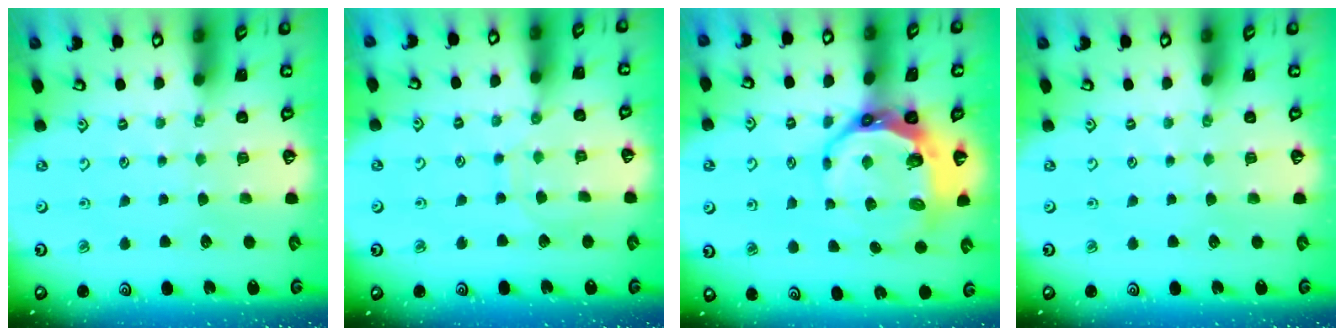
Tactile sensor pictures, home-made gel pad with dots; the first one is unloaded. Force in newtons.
{"total": 6.3, "press": 6.3, "slide": 0.3}
{"total": 12.1, "press": 11.3, "slide": 4.1}
{"total": 0.0}